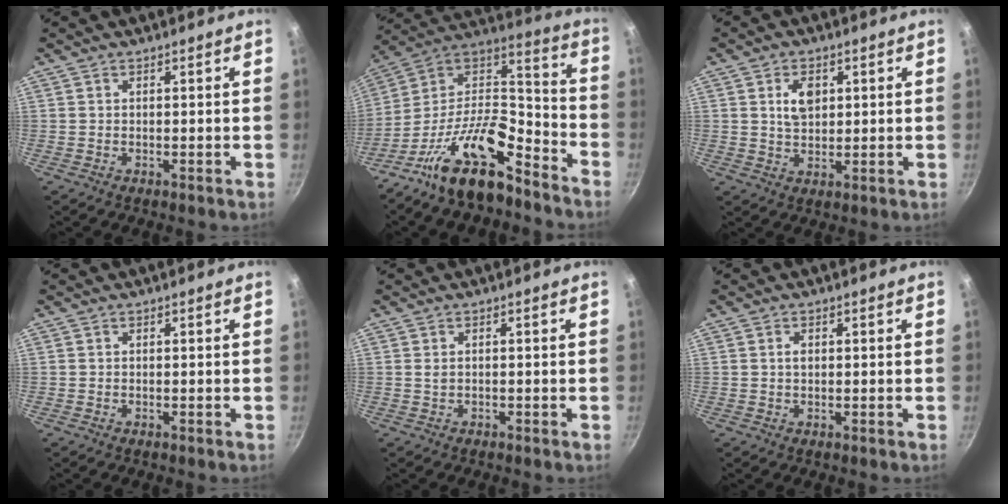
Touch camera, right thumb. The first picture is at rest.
{"total": 20.5, "force": [-12.8, 8.9, 13.3], "torque": [-0.209, 0.104, -0.235]}
{"total": 5.2, "force": [1.6, 3.5, 3.5], "torque": [-0.044, -0.009, 0.030]}
{"total": 0.0}
{"total": 0.7, "force": [-0.2, 0.4, 0.5], "torque": [-0.013, 0.008, -0.003]}
{"total": 1.2, "force": [0.3, 0.8, 0.8], "torque": [-0.011, 0.000, 0.005]}